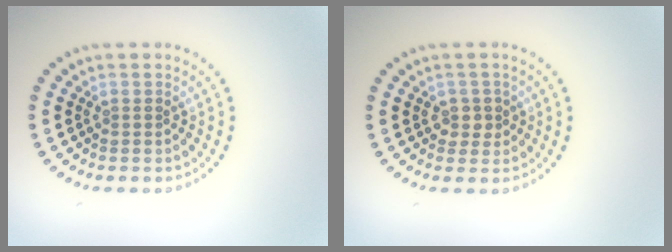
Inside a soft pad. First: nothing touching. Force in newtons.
{"total": 1.5, "press": 1.4, "slide": 0.6}